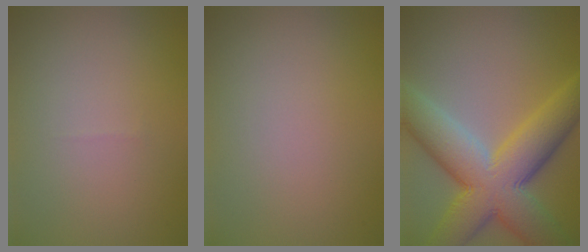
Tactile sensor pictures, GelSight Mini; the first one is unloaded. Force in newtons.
{"total": 0.0}
{"total": 11.5, "press": 11.5, "slide": 0.3}